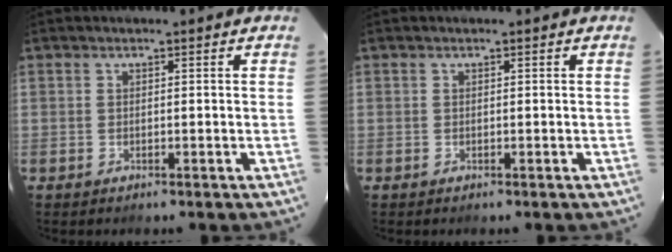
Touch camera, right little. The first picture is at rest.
{"total": 0.0}